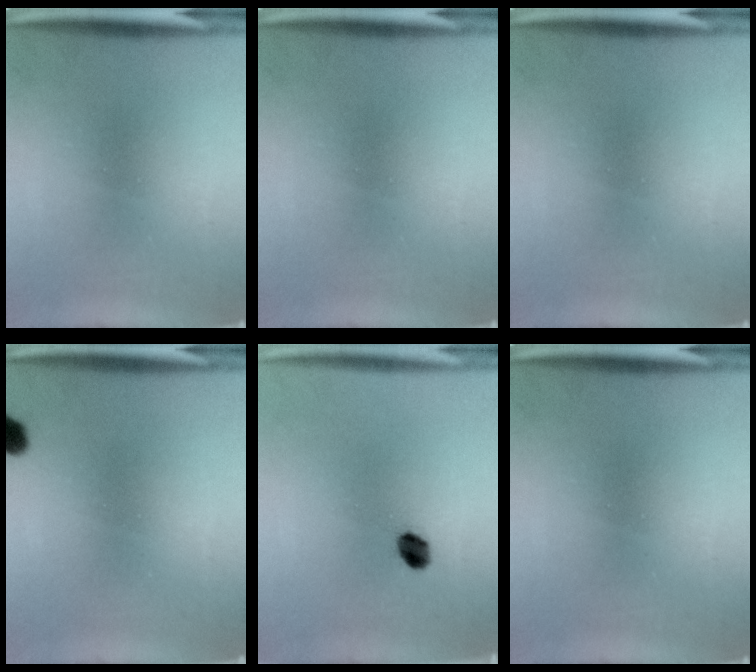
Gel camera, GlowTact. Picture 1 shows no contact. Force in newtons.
{"total": 0.0}
{"total": 0.0}
{"total": 2.7}
{"total": 3.5}
{"total": 0.0}